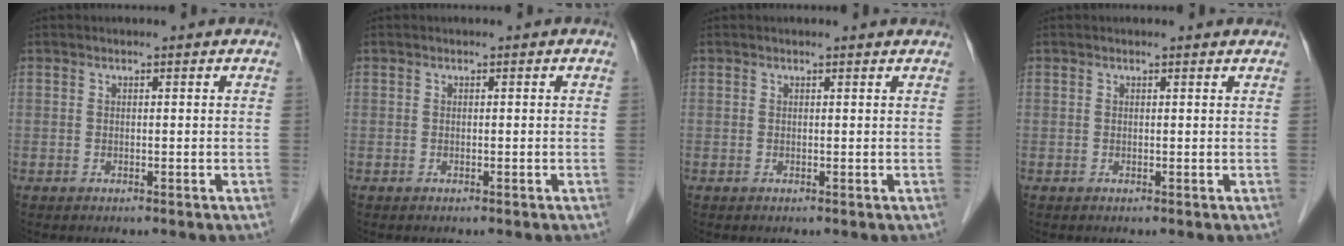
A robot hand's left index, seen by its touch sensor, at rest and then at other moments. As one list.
[{"total": 0.0}, {"total": 1.4, "force": [1.4, -0.1, 0.2], "torque": [-0.012, -0.001, 0.013]}, {"total": 1.3, "force": [1.2, 0.1, 0.1], "torque": [-0.013, -0.004, 0.009]}]